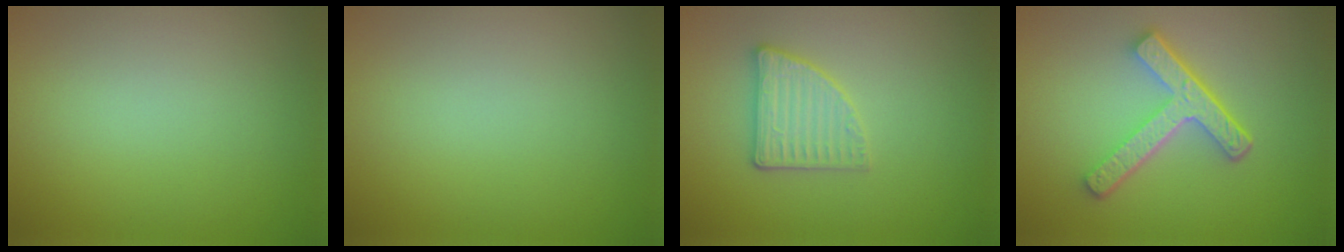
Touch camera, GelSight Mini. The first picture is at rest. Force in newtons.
{"total": 0.0}
{"total": 2.8, "press": 2.7, "slide": 0.8}
{"total": 4.8, "press": 3.5, "slide": 3.3}